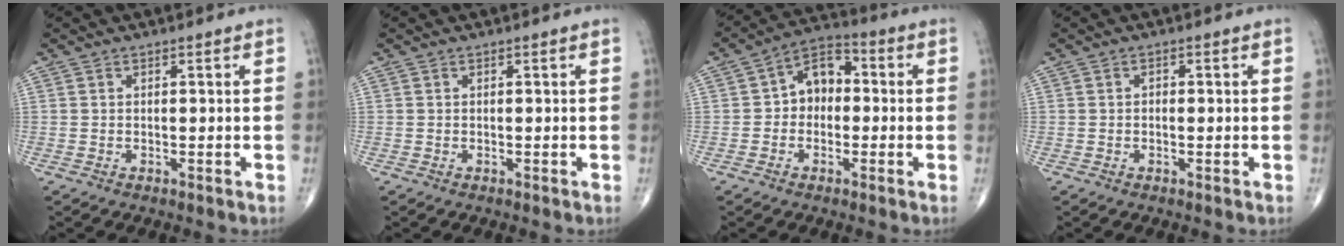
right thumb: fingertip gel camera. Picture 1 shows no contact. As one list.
[{"total": 0.0}, {"total": 7.9, "force": [-0.1, 5.8, 5.4], "torque": [-0.054, 0.031, -0.020]}, {"total": 0.8, "force": [0.0, 0.5, 0.6], "torque": [-0.009, 0.002, -0.001]}]